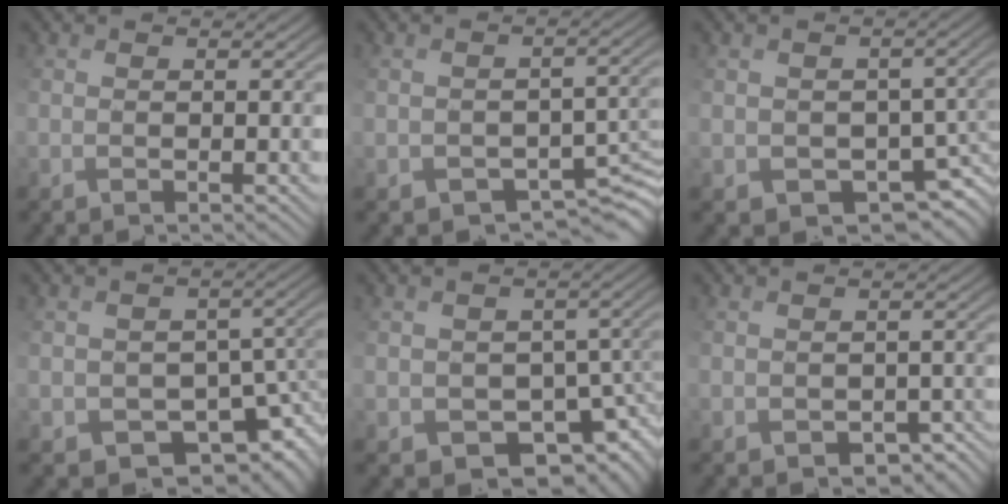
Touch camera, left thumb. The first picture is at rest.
{"total": 6.4, "force": [-3.3, 4.4, 3.2], "torque": [-0.040, -0.025, -0.038]}
{"total": 5.7, "force": [-1.1, 4.8, 2.9], "torque": [-0.052, -0.027, -0.015]}
{"total": 9.2, "force": [-3.8, 7.0, 4.7], "torque": [-0.067, -0.022, -0.043]}
{"total": 8.1, "force": [-3.1, 6.3, 4.1], "torque": [-0.061, -0.018, -0.038]}
{"total": 5.1, "force": [-3.2, 3.7, 1.5], "torque": [-0.013, -0.014, -0.033]}